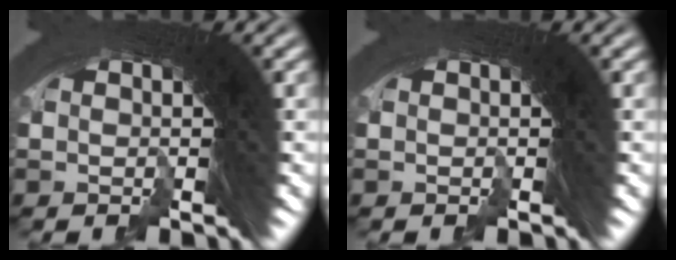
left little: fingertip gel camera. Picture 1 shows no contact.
{"total": 0.0}